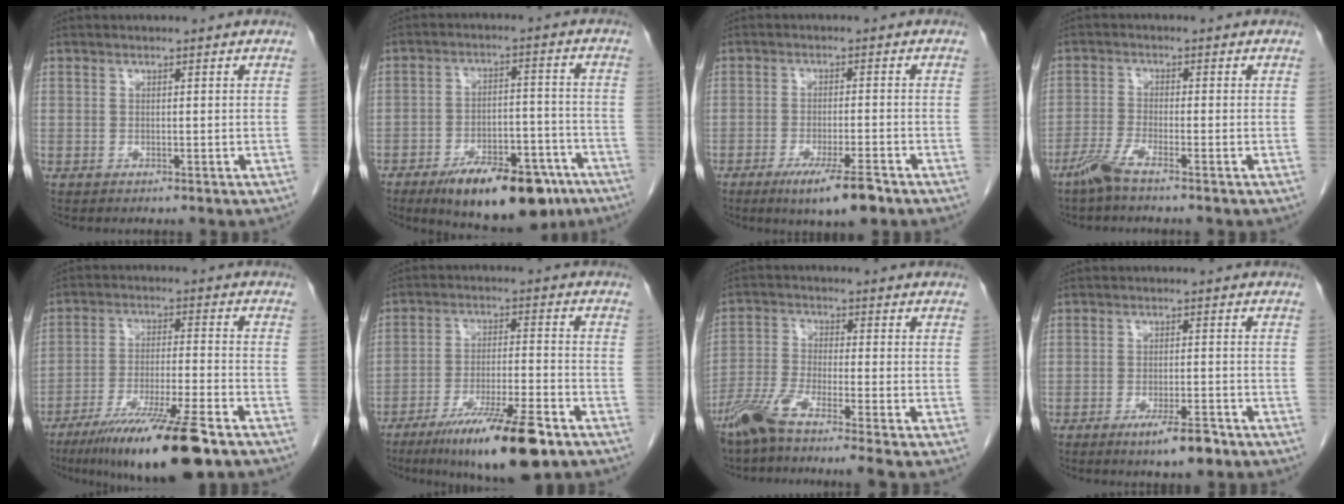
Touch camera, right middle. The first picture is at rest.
{"total": 15.3, "force": [-10.3, 5.6, 9.8], "torque": [-0.121, 0.011, -0.154]}
{"total": 7.2, "force": [-4.7, 0.5, 5.5], "torque": [-0.091, -0.015, -0.075]}
{"total": 3.7, "force": [-2.8, -0.2, 2.3], "torque": [-0.055, -0.009, -0.065]}
{"total": 15.5, "force": [-10.7, 0.6, 11.2], "torque": [-0.181, -0.038, -0.182]}
{"total": 13.9, "force": [-9.0, 1.5, 10.5], "torque": [-0.172, -0.027, -0.149]}
{"total": 8.2, "force": [-6.3, -1.0, 5.2], "torque": [-0.106, -0.025, -0.120]}
{"total": 5.2, "force": [-3.4, 0.7, 3.9], "torque": [-0.065, -0.007, -0.052]}